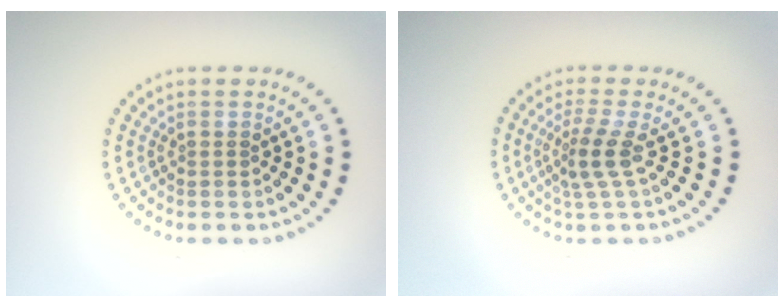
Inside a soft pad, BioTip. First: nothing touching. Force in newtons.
{"total": 2.7, "press": 1.9, "slide": 1.9}